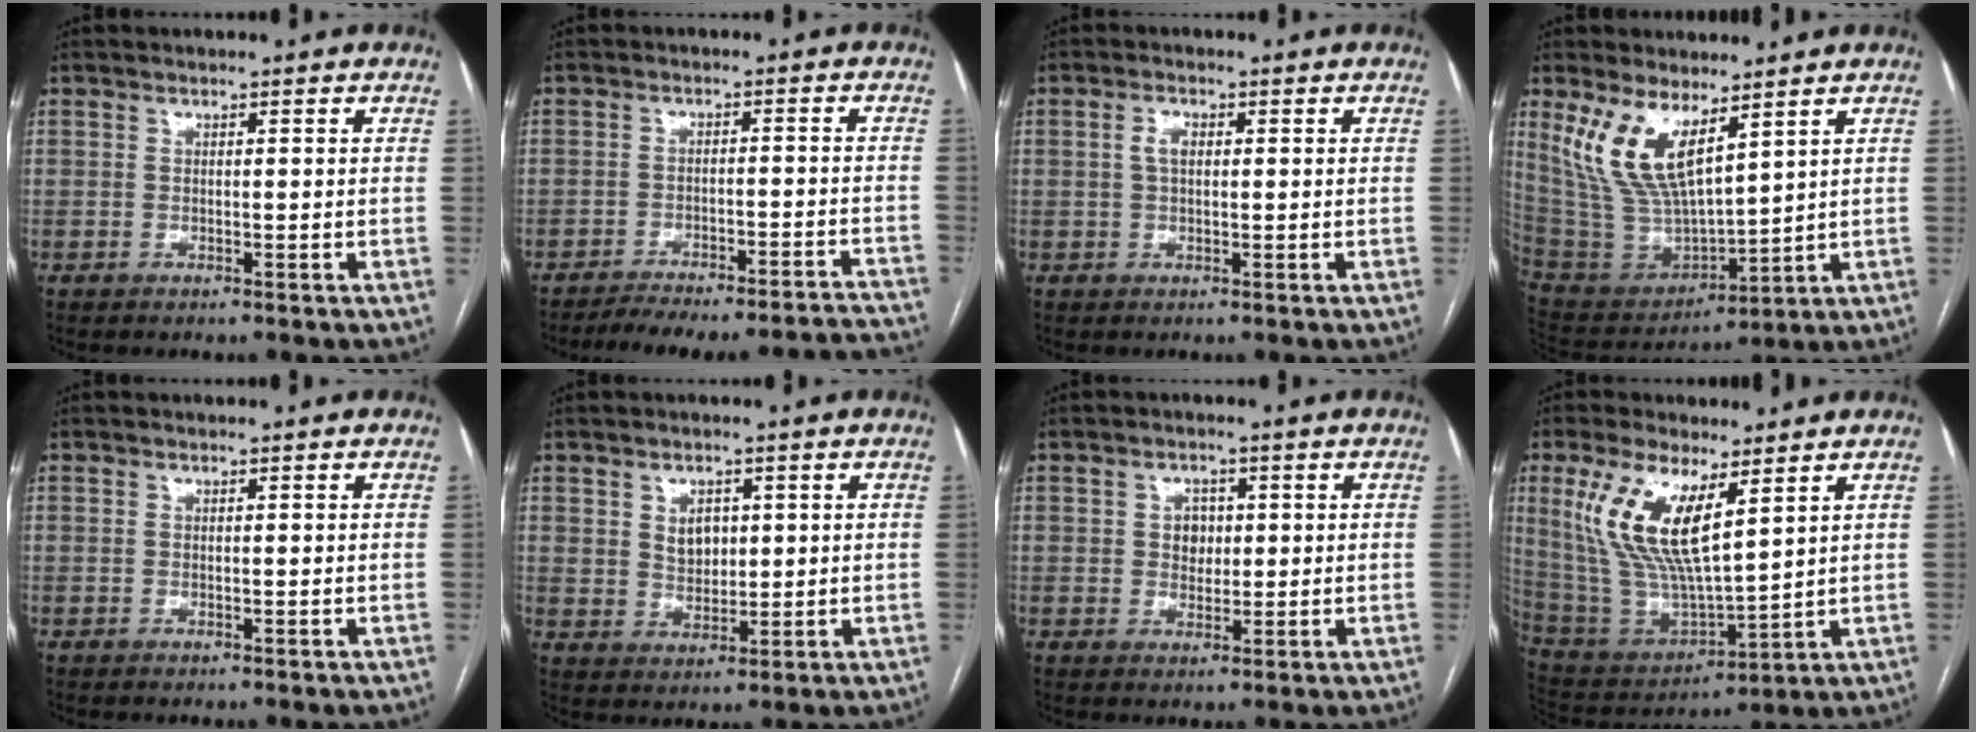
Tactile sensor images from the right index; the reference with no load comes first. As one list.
[{"total": 18.6, "force": [-17.7, 1.6, 5.2], "torque": [-0.036, 0.012, -0.223]}, {"total": 2.4, "force": [0.5, 1.3, 2.0], "torque": [-0.041, 0.009, 0.008]}, {"total": 12.6, "force": [7.0, 4.1, 9.7], "torque": [-0.212, 0.001, 0.154]}, {"total": 0.0}, {"total": 4.4, "force": [1.4, 3.2, 2.6], "torque": [-0.046, 0.002, 0.031]}, {"total": 3.3, "force": [0.8, 2.5, 2.0], "torque": [-0.031, 0.004, 0.016]}, {"total": 14.3, "force": [6.1, 4.1, 12.3], "torque": [-0.267, 0.001, 0.129]}]